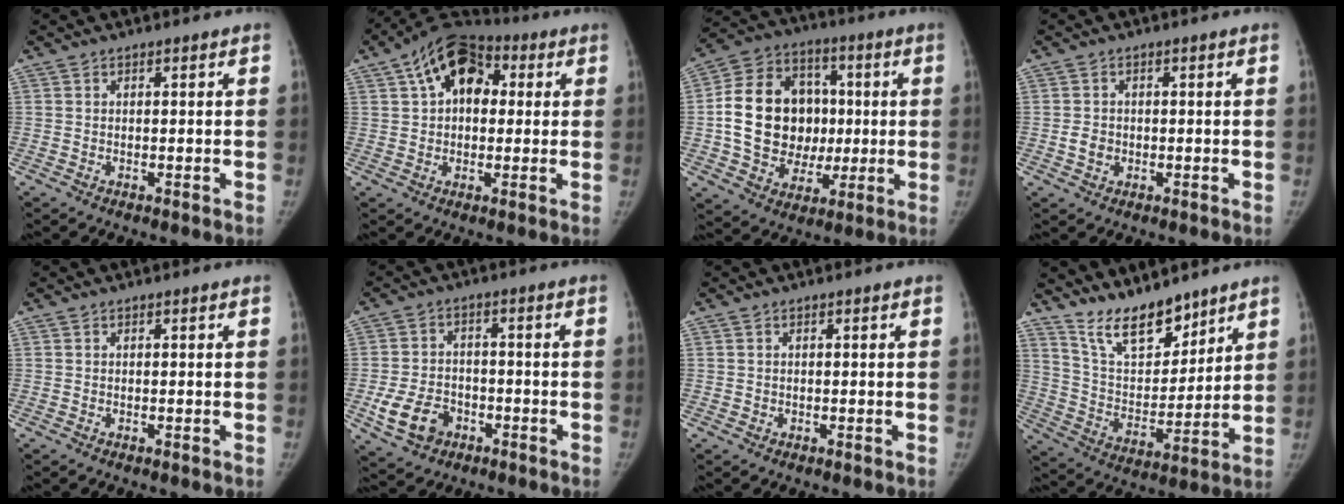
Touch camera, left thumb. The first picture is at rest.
{"total": 13.7, "force": [4.1, 8.8, 9.6], "torque": [-0.124, 0.024, 0.056]}
{"total": 19.8, "force": [0.3, 16.1, 11.6], "torque": [-0.173, 0.027, 0.017]}
{"total": 2.4, "force": [-0.4, 2.1, 1.2], "torque": [-0.014, 0.003, -0.006]}
{"total": 0.0}
{"total": 8.4, "force": [-3.5, 6.4, 4.3], "torque": [-0.070, 0.020, -0.053]}
{"total": 0.0}
{"total": 13.3, "force": [11.0, 4.8, 5.6], "torque": [-0.066, -0.075, 0.209]}